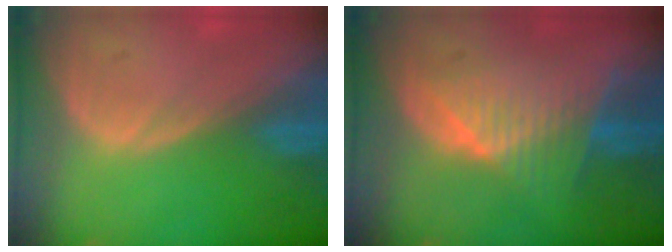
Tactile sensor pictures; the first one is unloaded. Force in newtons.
{"total": 8.1, "press": 7.1, "slide": 3.9}